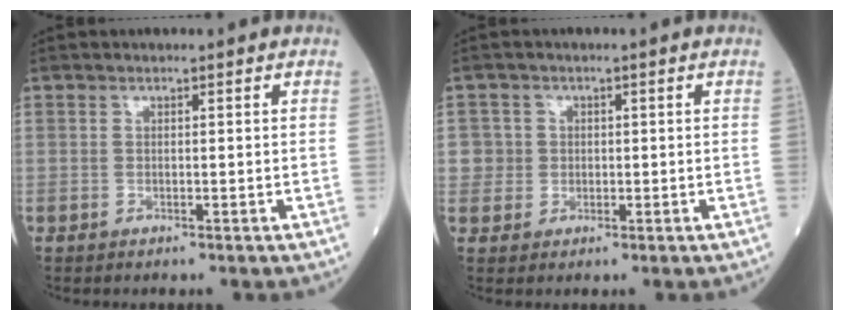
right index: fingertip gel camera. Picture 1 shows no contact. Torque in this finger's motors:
{"motor_torque": [0.14, 0.13, 0.03, 0.01]}